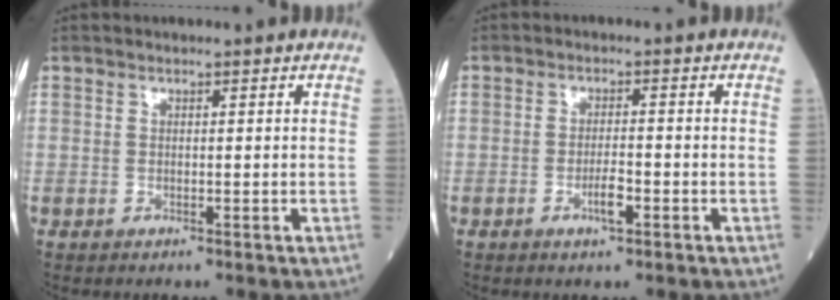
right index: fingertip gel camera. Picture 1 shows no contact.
{"total": 3.1, "force": [-1.4, 0.5, 2.7], "torque": [-0.053, -0.001, -0.025]}